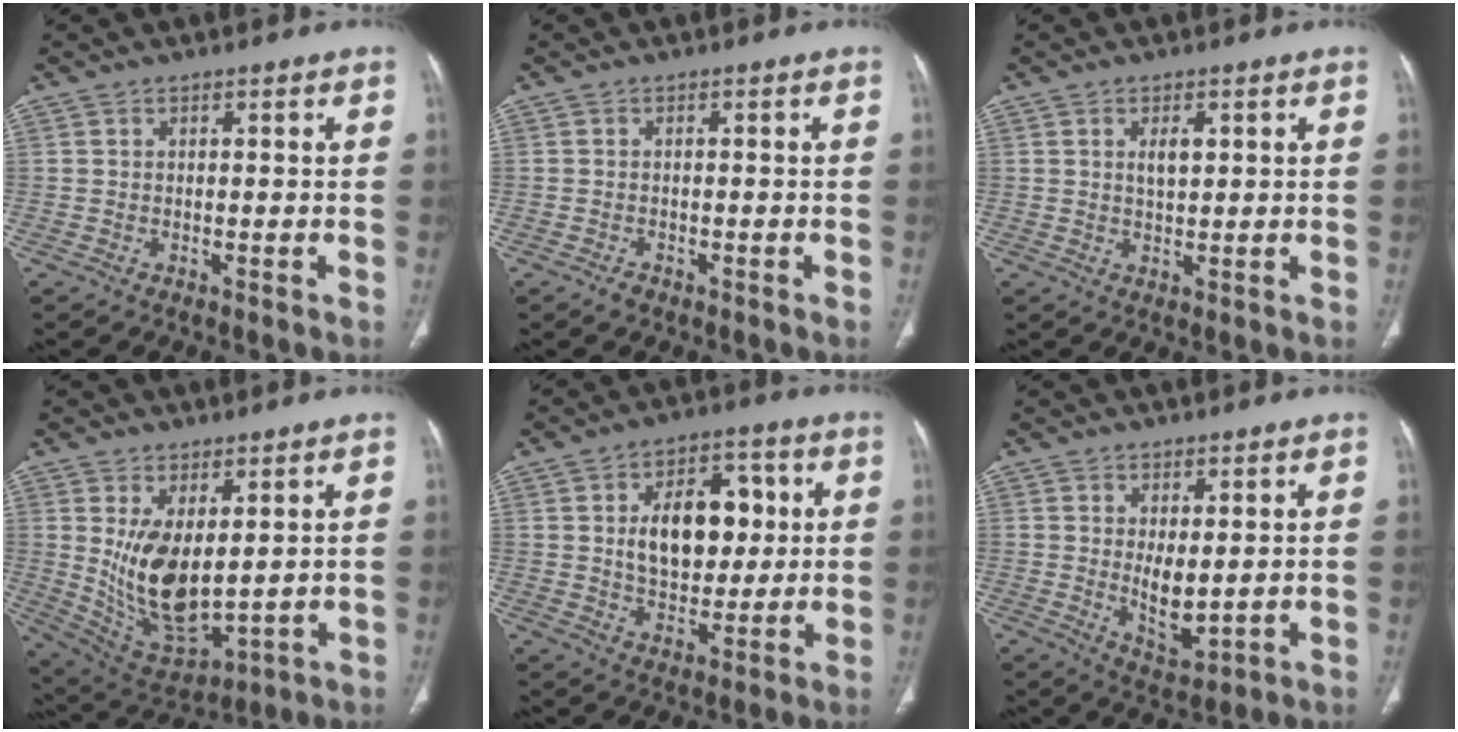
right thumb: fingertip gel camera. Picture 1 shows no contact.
{"total": 1.3, "force": [-0.9, 0.9, 0.5], "torque": [-0.009, 0.004, -0.013]}
{"total": 4.9, "force": [1.1, 2.6, 4.0], "torque": [-0.059, -0.001, 0.020]}
{"total": 13.4, "force": [2.3, 6.8, 11.3], "torque": [-0.194, -0.029, 0.071]}
{"total": 14.7, "force": [2.4, 9.4, 11.1], "torque": [-0.122, 0.006, 0.040]}
{"total": 6.5, "force": [0.5, 3.1, 5.6], "torque": [-0.080, -0.020, 0.024]}